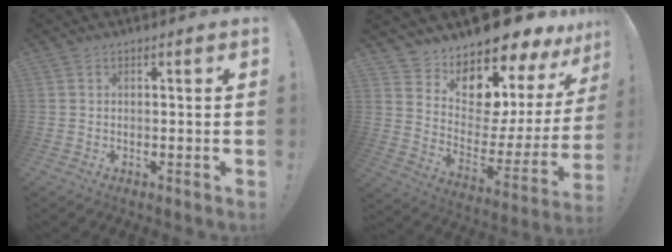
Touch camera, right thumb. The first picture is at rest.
{"total": 13.4, "force": [11.5, 5.0, 4.9], "torque": [-0.073, -0.125, 0.201]}